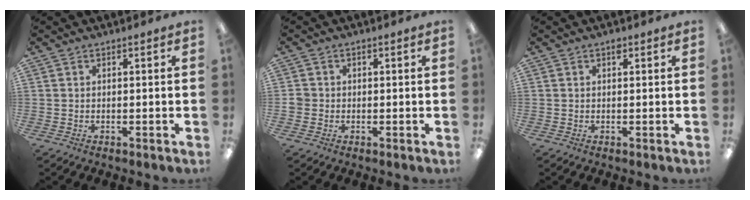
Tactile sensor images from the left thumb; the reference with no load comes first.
{"total": 1.8, "force": [-0.4, 1.7, 0.4], "torque": [-0.006, 0.005, -0.011]}
{"total": 0.8, "force": [0.5, 0.3, 0.5], "torque": [-0.004, -0.001, 0.007]}